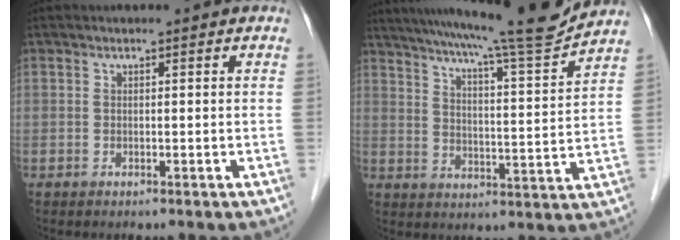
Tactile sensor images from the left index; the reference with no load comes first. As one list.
[{"total": 16.3, "force": [14.7, -1.4, 6.8], "torque": [-0.115, -0.028, 0.208]}]